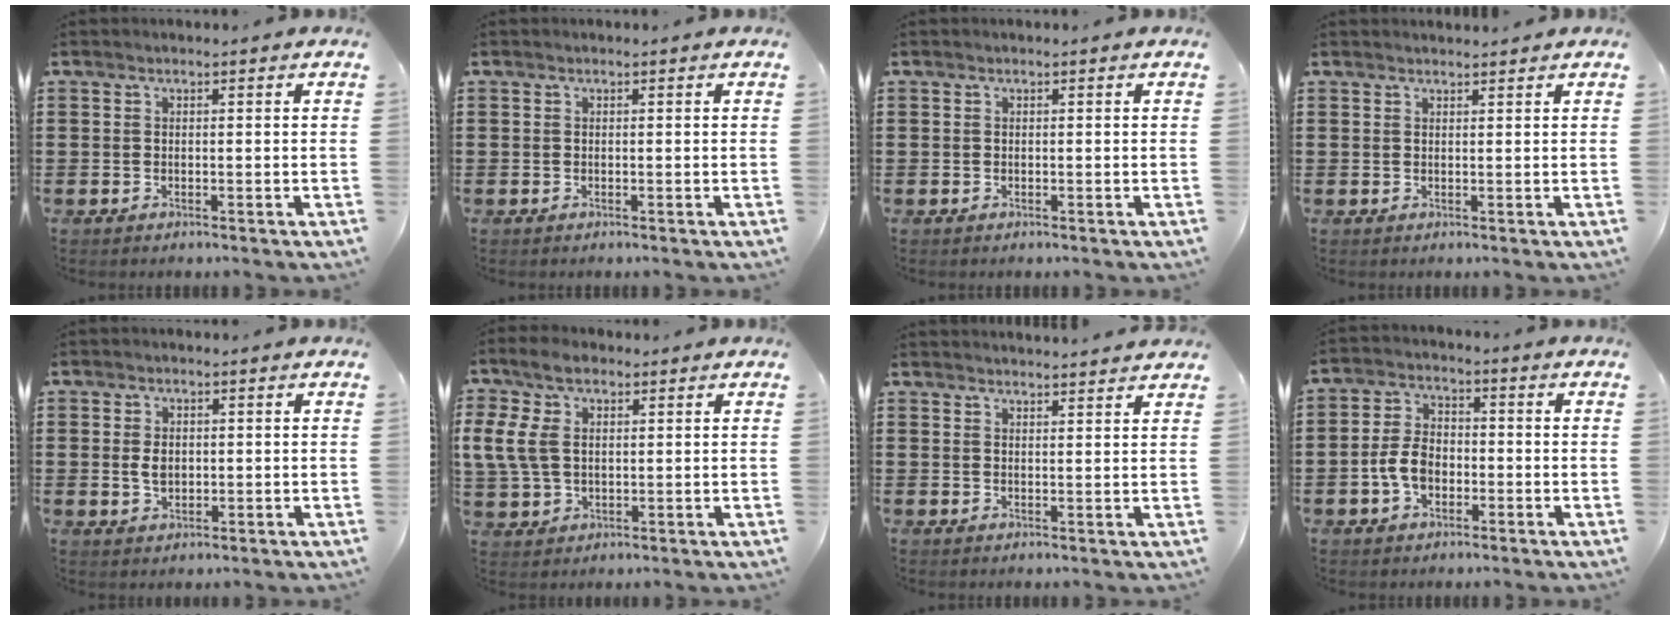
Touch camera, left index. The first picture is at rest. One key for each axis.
{"total": 0.0}
{"total": 0.0}
{"total": 1.0, "fx": 1.0, "fy": 0.0, "fz": 0.1, "tx": -0.004, "ty": -0.002, "tz": 0.019}
{"total": 2.8, "fx": 0.1, "fy": 1.8, "fz": 2.1, "tx": -0.051, "ty": 0.002, "tz": 0.000}
{"total": 8.0, "fx": 3.2, "fy": 5.0, "fz": 5.4, "tx": -0.145, "ty": 0.010, "tz": 0.053}
{"total": 2.1, "fx": 2.1, "fy": -0.2, "fz": -0.1, "tx": -0.005, "ty": -0.006, "tz": 0.041}
{"total": 5.7, "fx": -1.8, "fy": 3.7, "fz": 4.0, "tx": -0.100, "ty": 0.002, "tz": -0.040}